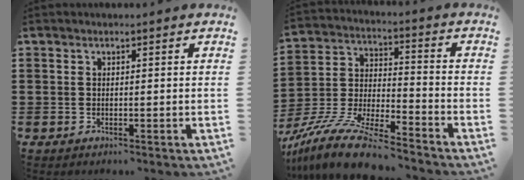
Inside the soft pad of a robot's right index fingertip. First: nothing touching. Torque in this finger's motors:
{"motor_torque": [1.09, 1.05, 0.71, 0.21]}